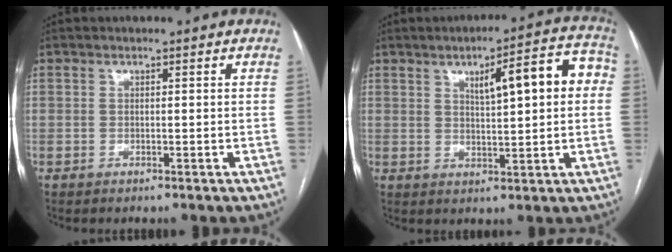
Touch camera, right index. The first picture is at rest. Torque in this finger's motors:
{"motor_torque": [0.35, 0.09, 0.24, 0.05]}